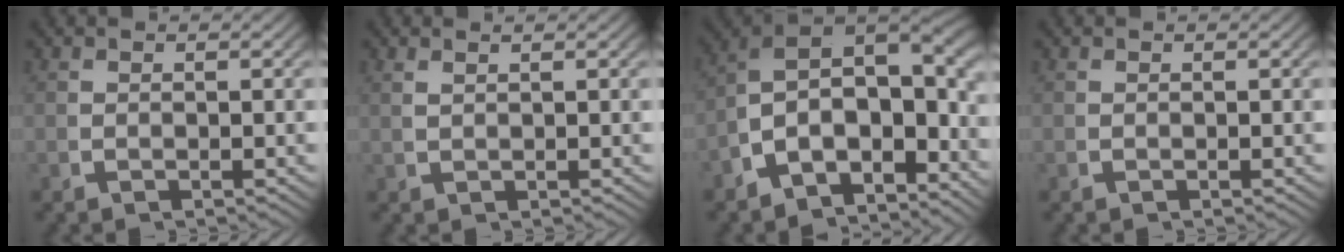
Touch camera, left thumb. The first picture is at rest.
{"total": 1.0, "force": [0.8, -0.5, 0.4], "torque": [-0.008, 0.005, 0.021]}
{"total": 15.2, "force": [0.3, 11.1, 10.4], "torque": [-0.203, -0.031, -0.007]}
{"total": 0.0}